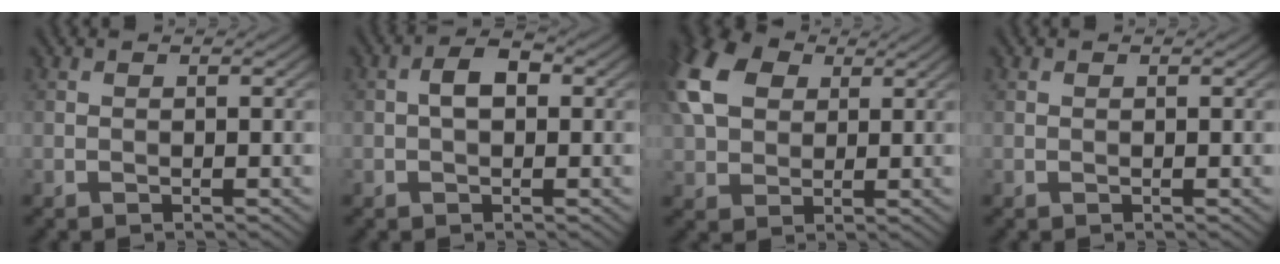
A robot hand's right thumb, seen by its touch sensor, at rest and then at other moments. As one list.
[{"total": 2.8, "force": [0.1, 1.6, 2.3], "torque": [-0.040, 0.007, -0.003]}, {"total": 11.0, "force": [3.4, 7.6, 7.2], "torque": [-0.202, 0.028, 0.061]}, {"total": 0.0}]